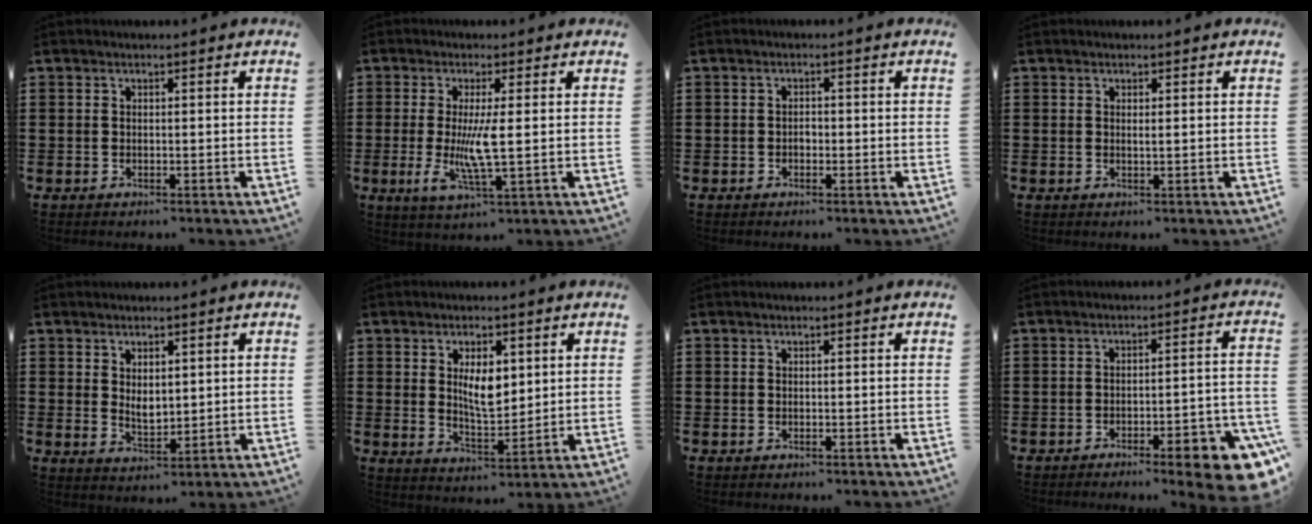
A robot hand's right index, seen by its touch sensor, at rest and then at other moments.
{"total": 6.4, "force": [0.1, 0.7, 6.4], "torque": [-0.138, -0.019, -0.004]}
{"total": 1.0, "force": [-0.4, 0.6, 0.7], "torque": [-0.016, -0.001, -0.007]}
{"total": 0.7, "force": [0.2, 0.0, 0.6], "torque": [-0.013, 0.000, 0.004]}
{"total": 3.0, "force": [1.2, 1.6, 2.2], "torque": [-0.039, 0.002, 0.020]}
{"total": 6.4, "force": [1.9, 2.6, 5.5], "torque": [-0.098, 0.000, 0.029]}
{"total": 0.0}
{"total": 6.9, "force": [-4.6, 1.1, 5.0], "torque": [-0.067, -0.010, -0.081]}